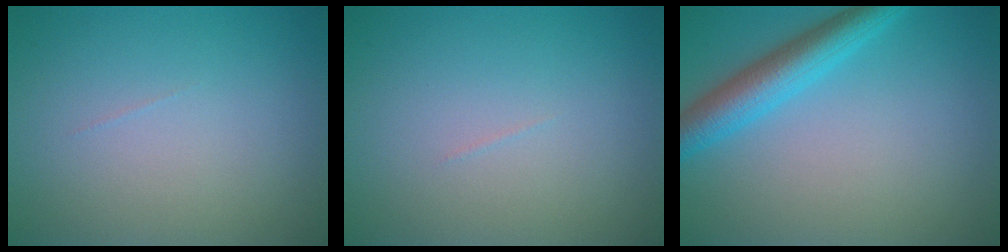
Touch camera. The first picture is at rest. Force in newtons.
{"total": 0.0}
{"total": 4.6, "press": 4.6, "slide": 0.1}